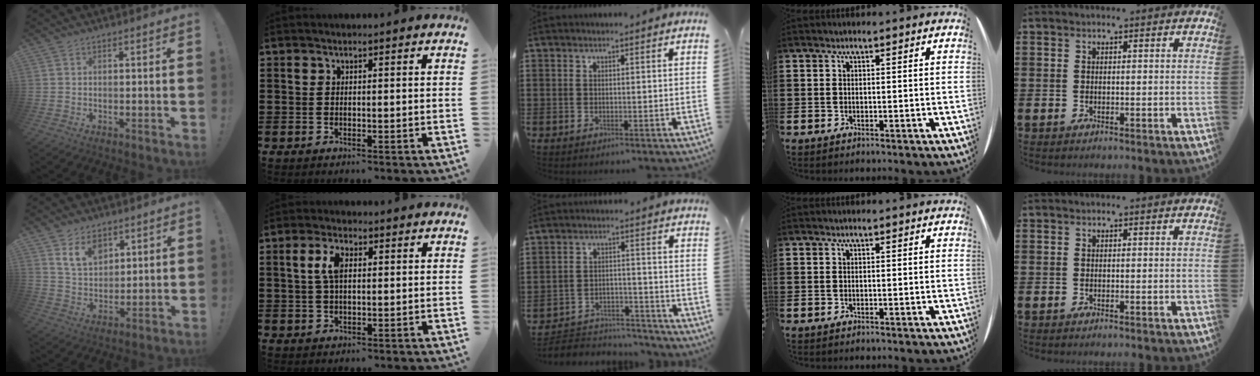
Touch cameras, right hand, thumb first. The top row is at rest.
{"thumb": {"total": 9.5, "force": [6.0, 6.2, 4.0], "torque": [-0.071, -0.029, 0.116]}, "index": {"total": 4.6, "force": [1.0, 2.1, 4.0], "torque": [-0.091, 0.010, 0.012]}, "middle": {"total": 4.5, "force": [-4.3, 1.3, 0.1], "torque": [-0.005, 0.011, -0.089]}}